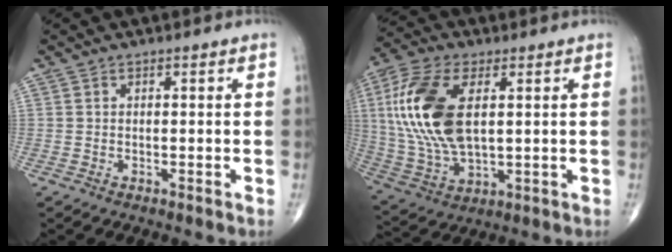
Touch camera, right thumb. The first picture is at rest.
{"total": 18.5, "force": [3.6, 9.5, 15.5], "torque": [-0.336, -0.009, 0.070]}